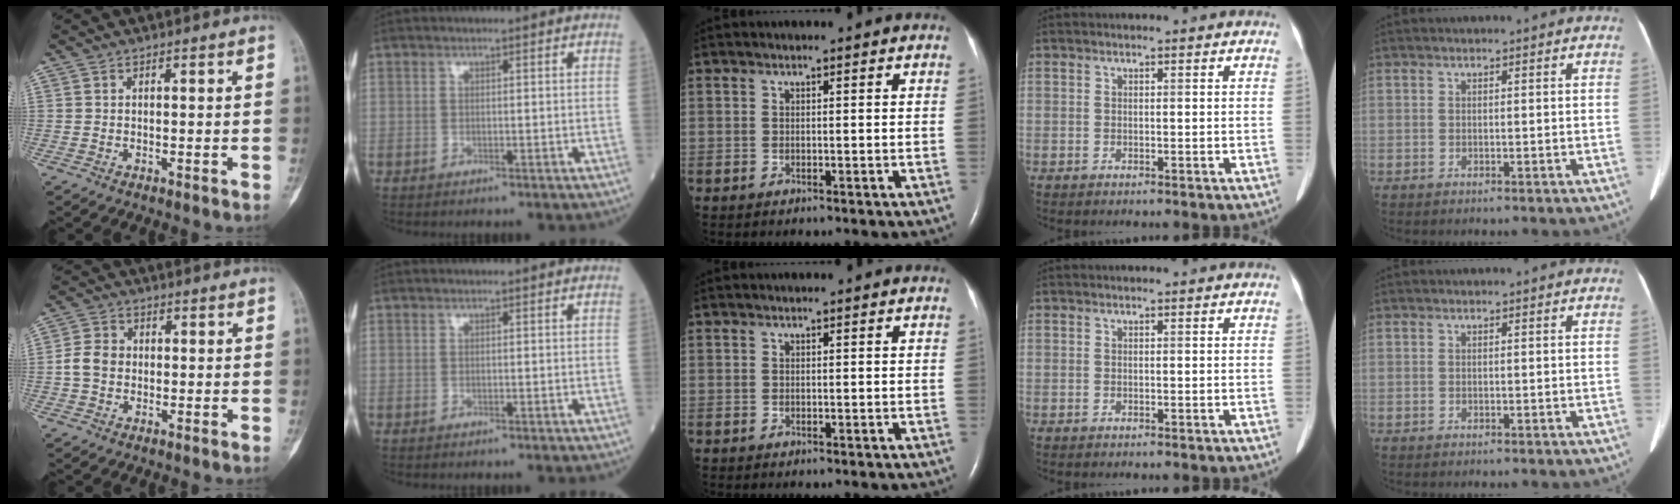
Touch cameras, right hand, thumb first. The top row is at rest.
{"thumb": {"total": 4.6, "force": [-0.5, 3.7, 2.7], "torque": [-0.051, 0.013, -0.016]}}